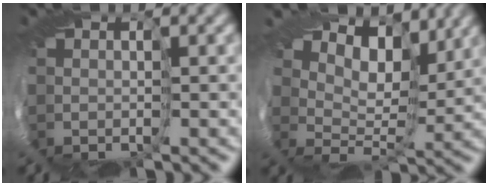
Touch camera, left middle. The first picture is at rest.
{"total": 6.8, "force": [6.0, 1.6, 2.8], "torque": [-0.038, 0.014, 0.057]}